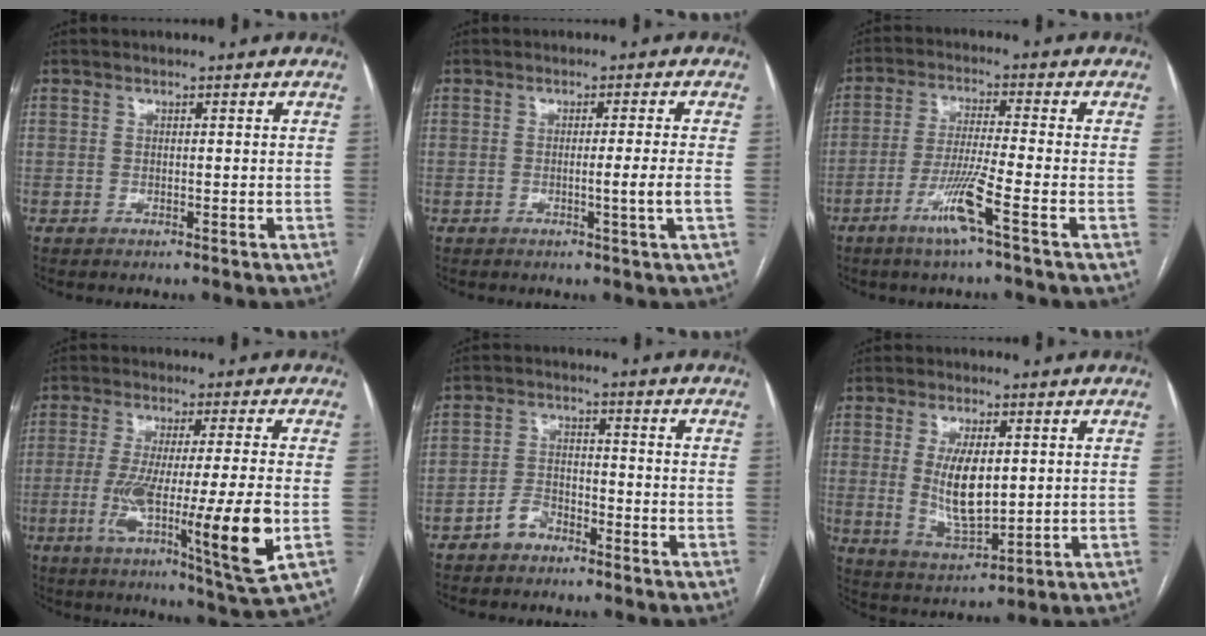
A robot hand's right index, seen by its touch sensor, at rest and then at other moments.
{"total": 3.6, "force": [-0.8, -1.2, 3.2], "torque": [-0.050, -0.005, -0.011]}
{"total": 6.9, "force": [-3.5, -1.0, 5.9], "torque": [-0.117, -0.012, -0.071]}
{"total": 17.6, "force": [-4.0, 0.1, 17.1], "torque": [-0.277, -0.035, -0.064]}
{"total": 4.3, "force": [-2.9, 2.7, 1.6], "torque": [-0.032, 0.011, -0.054]}
{"total": 6.5, "force": [0.6, 3.0, 5.7], "torque": [-0.113, -0.001, 0.015]}